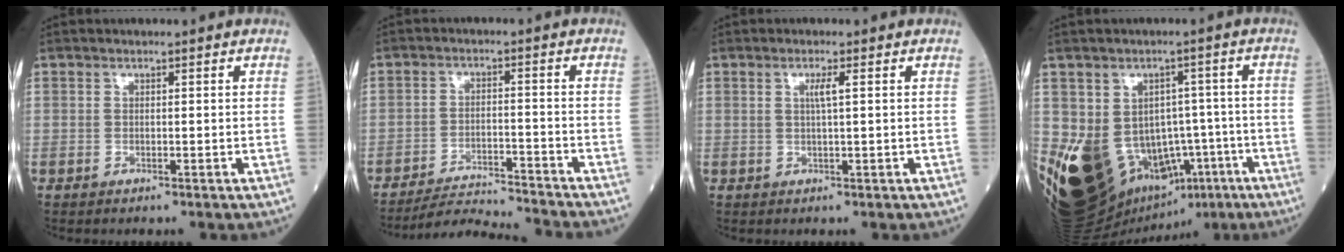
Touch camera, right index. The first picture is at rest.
{"total": 9.8, "force": [-9.6, -1.3, 1.1], "torque": [-0.015, -0.007, -0.159]}
{"total": 1.9, "force": [0.6, -0.2, 1.9], "torque": [-0.036, -0.001, 0.009]}
{"total": 21.0, "force": [-7.4, 14.9, 12.8], "torque": [-0.243, 0.012, -0.083]}